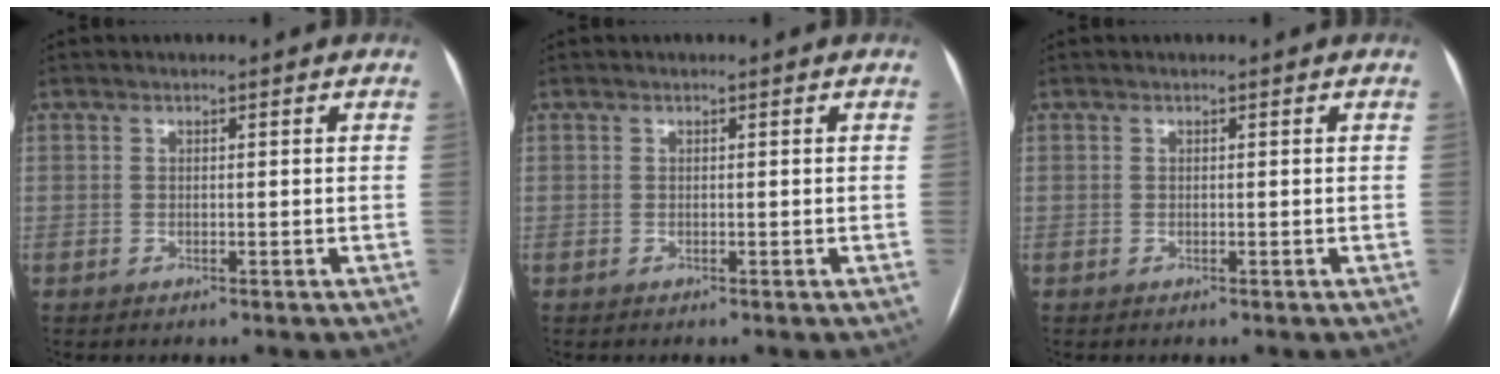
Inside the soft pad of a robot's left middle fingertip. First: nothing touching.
{"total": 0.0}
{"total": 0.0}